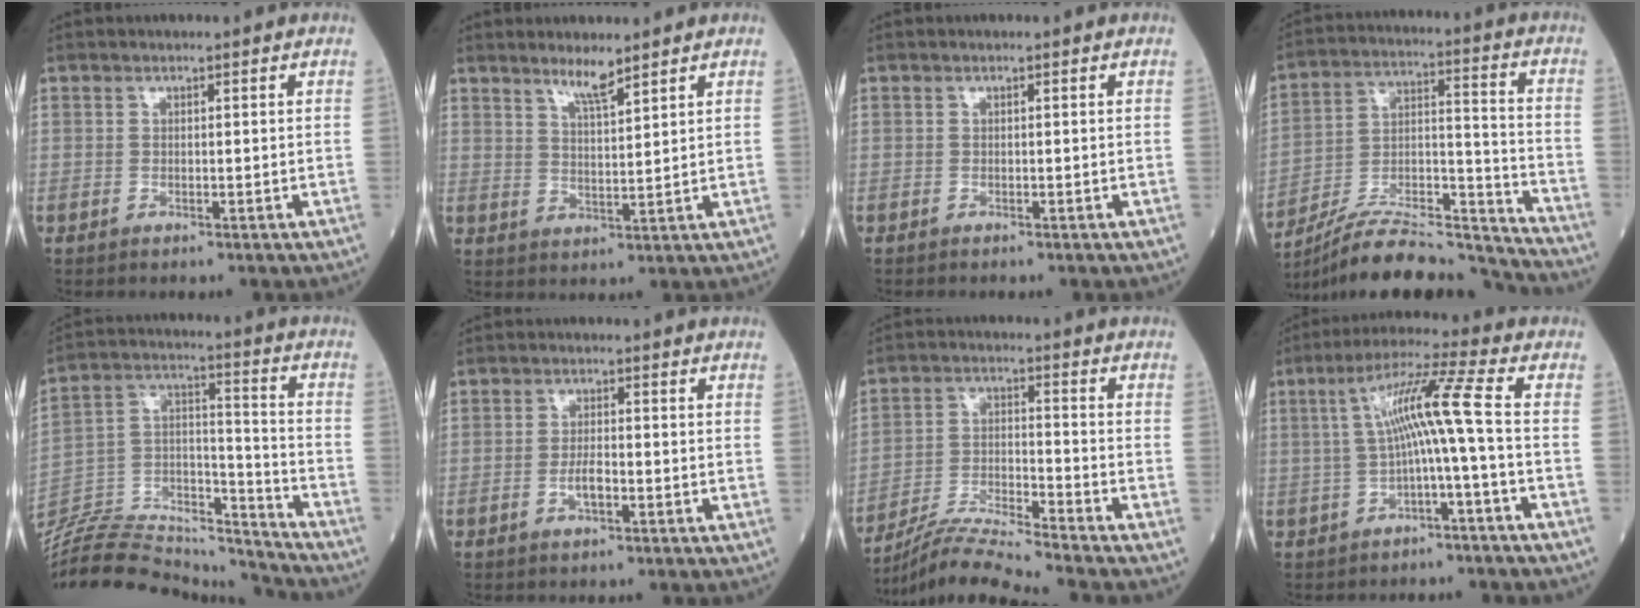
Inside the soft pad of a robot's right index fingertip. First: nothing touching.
{"total": 3.9, "force": [3.3, 0.0, 2.1], "torque": [-0.043, -0.008, 0.061]}
{"total": 0.0}
{"total": 21.3, "force": [-20.2, 1.8, 6.5], "torque": [-0.120, 0.018, -0.332]}
{"total": 24.2, "force": [-23.1, 4.0, 6.0], "torque": [-0.144, 0.027, -0.379]}
{"total": 2.8, "force": [-1.0, 0.8, 2.5], "torque": [-0.048, 0.002, -0.019]}
{"total": 10.3, "force": [-9.7, -2.2, 3.0], "torque": [-0.056, -0.010, -0.181]}
{"total": 8.5, "force": [-0.7, -1.4, 8.4], "torque": [-0.151, 0.029, -0.008]}